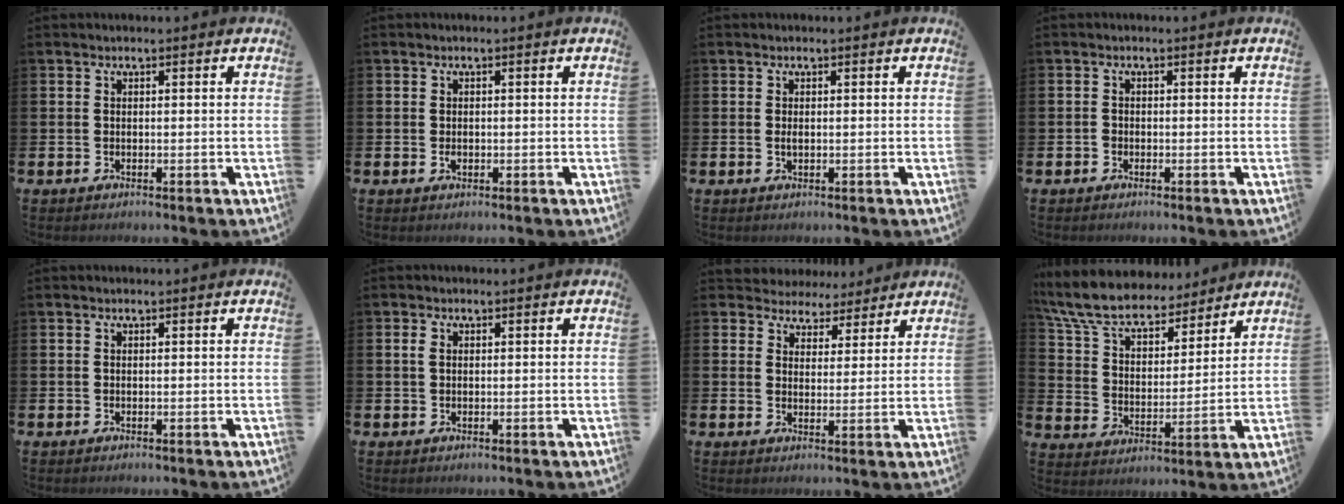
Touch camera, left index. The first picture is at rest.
{"total": 1.1, "force": [-0.1, 0.8, 0.7], "torque": [-0.009, 0.002, -0.005]}
{"total": 0.6, "force": [-0.5, 0.2, 0.4], "torque": [-0.002, 0.001, -0.011]}
{"total": 1.2, "force": [-1.0, 0.5, -0.2], "torque": [0.009, 0.001, -0.023]}
{"total": 0.0}
{"total": 1.3, "force": [0.5, 0.8, 0.9], "torque": [-0.010, 0.002, 0.007]}
{"total": 3.7, "force": [3.2, 1.6, -0.9], "torque": [0.002, -0.025, 0.054]}
{"total": 9.3, "force": [8.4, 2.8, 2.9], "torque": [-0.096, -0.050, 0.151]}